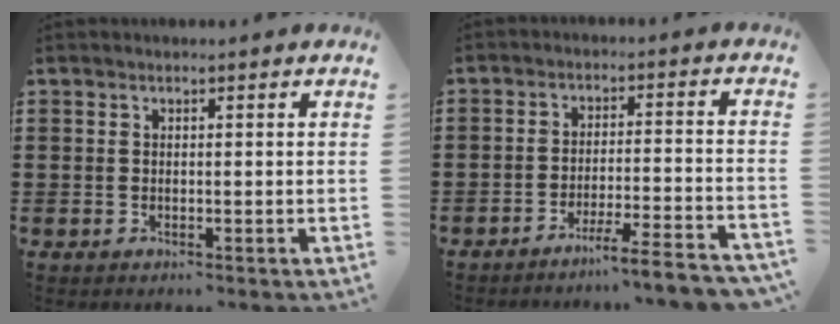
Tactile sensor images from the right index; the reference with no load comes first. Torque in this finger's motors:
{"motor_torque": [1.63, 0.51, -0.51, -0.08]}